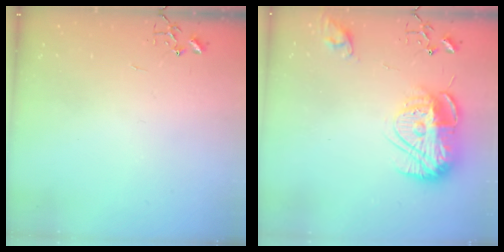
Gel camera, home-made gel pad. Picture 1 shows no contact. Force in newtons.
{"total": 17.2, "press": 17.1, "slide": 1.7}